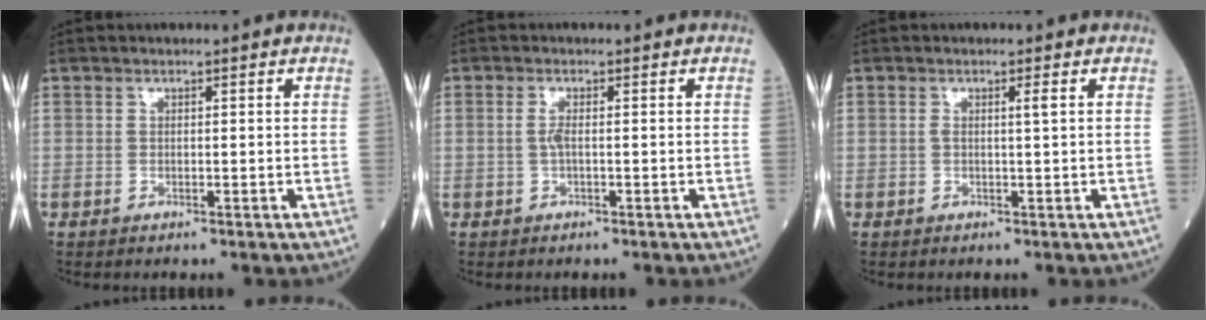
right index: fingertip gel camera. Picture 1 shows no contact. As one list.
[{"total": 1.5, "force": [-0.1, 0.2, 1.5], "torque": [-0.037, 0.000, -0.002]}, {"total": 1.3, "force": [0.3, -0.2, 1.2], "torque": [-0.023, 0.001, 0.005]}]